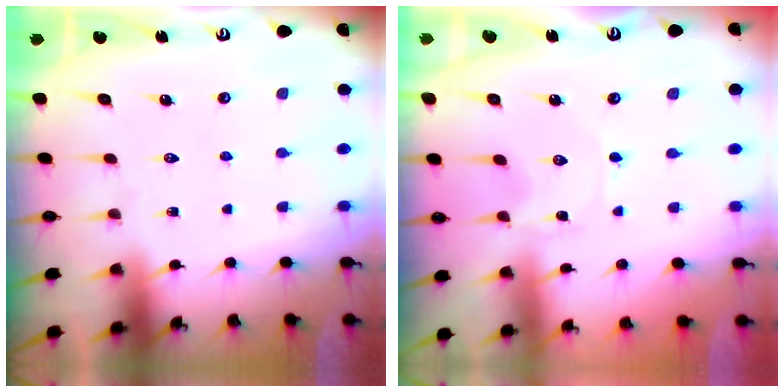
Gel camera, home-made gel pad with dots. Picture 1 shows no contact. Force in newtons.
{"total": 0.0}